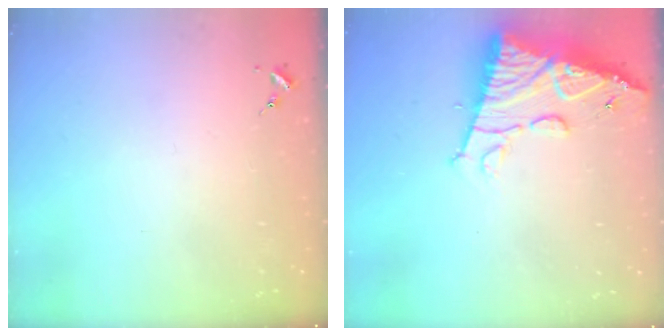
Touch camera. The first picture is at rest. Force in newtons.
{"total": 14.3, "press": 14.2, "slide": 1.6}